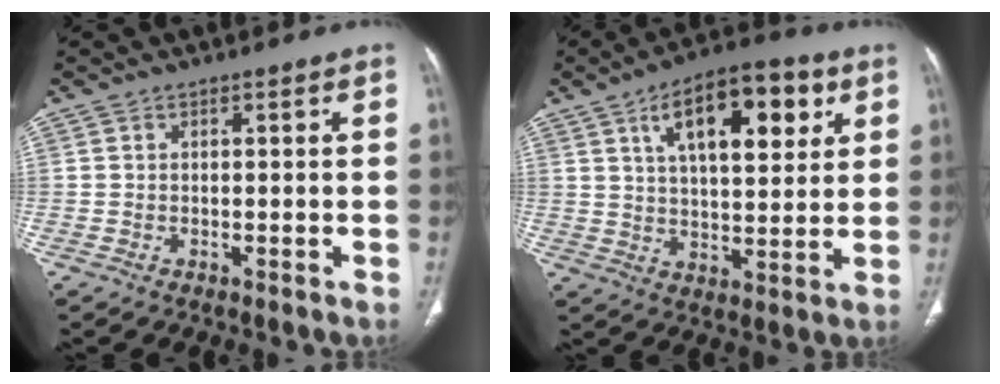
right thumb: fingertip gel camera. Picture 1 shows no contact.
{"total": 16.8, "force": [6.9, 7.5, 13.4], "torque": [-0.170, -0.009, 0.107]}